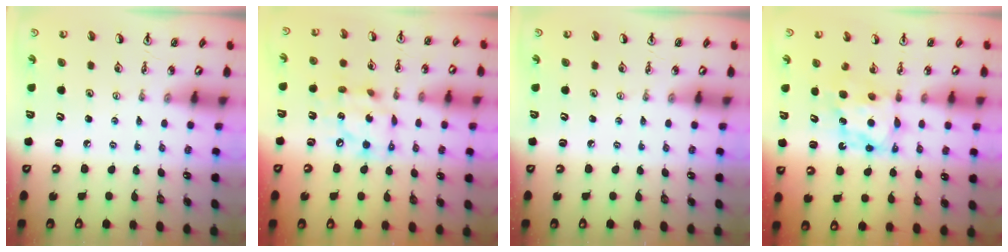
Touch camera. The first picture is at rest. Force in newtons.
{"total": 12.5, "press": 12.5, "slide": 0.9}
{"total": 0.0}
{"total": 6.2, "press": 6.2, "slide": 0.2}